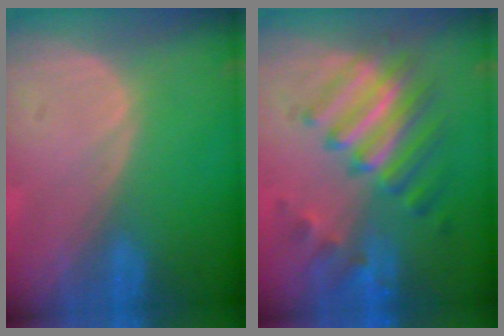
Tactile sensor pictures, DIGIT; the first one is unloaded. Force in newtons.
{"total": 9.1, "press": 8.5, "slide": 3.1}